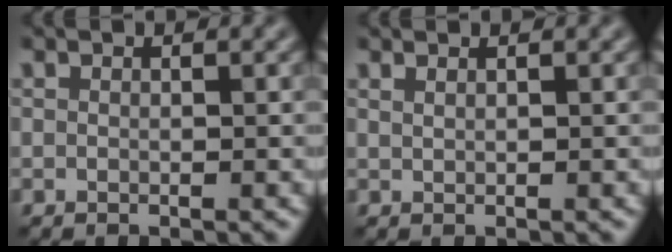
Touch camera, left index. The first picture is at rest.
{"total": 0.9, "force": [0.6, 0.5, 0.5], "torque": [-0.003, -0.004, 0.003]}